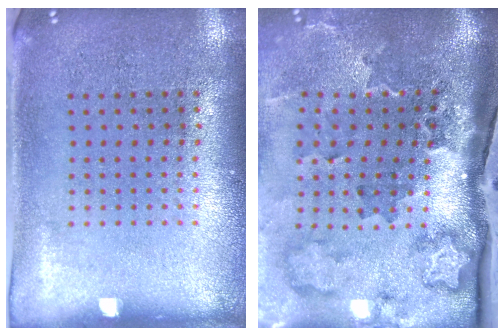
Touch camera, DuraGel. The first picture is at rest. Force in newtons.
{"total": 3.8, "press": 2.5, "slide": 2.8}